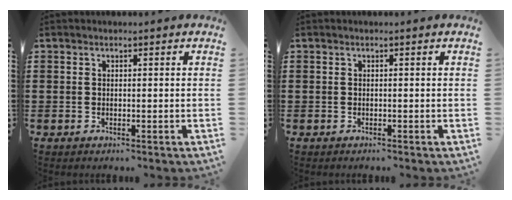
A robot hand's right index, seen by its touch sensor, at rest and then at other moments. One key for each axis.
{"total": 0.0}